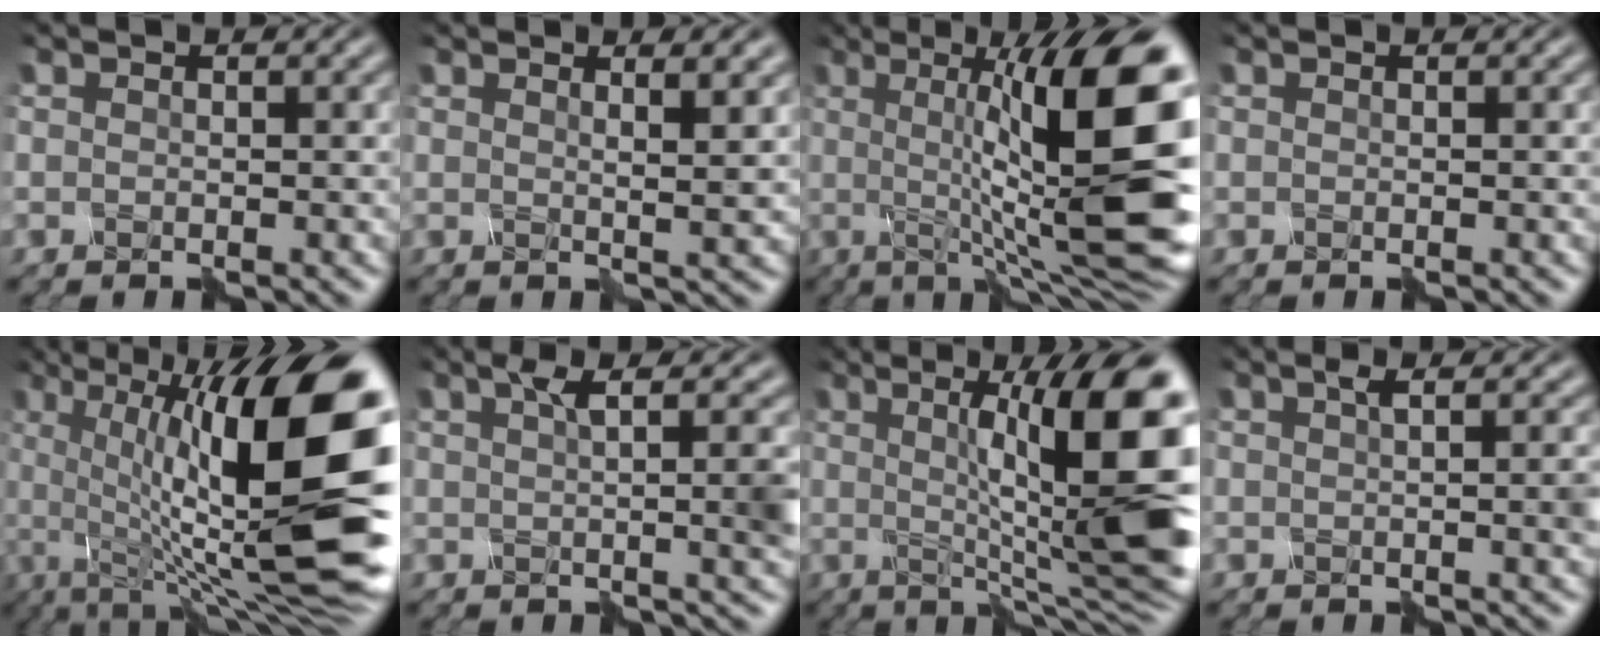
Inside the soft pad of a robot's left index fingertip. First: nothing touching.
{"total": 3.1, "force": [1.8, 0.8, 2.4], "torque": [-0.023, 0.008, 0.014]}
{"total": 15.4, "force": [0.9, 3.4, 15.0], "torque": [-0.173, 0.010, 0.010]}
{"total": 0.0}
{"total": 17.6, "force": [0.3, 4.9, 16.9], "torque": [-0.242, 0.022, 0.006]}
{"total": 4.4, "force": [1.3, 1.1, 4.1], "torque": [-0.044, 0.006, 0.015]}
{"total": 15.0, "force": [1.6, 3.4, 14.5], "torque": [-0.172, 0.011, 0.027]}
{"total": 2.8, "force": [0.7, 0.8, 2.6], "torque": [-0.024, 0.007, 0.008]}